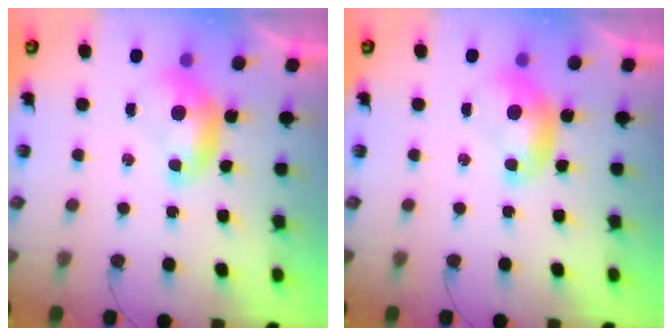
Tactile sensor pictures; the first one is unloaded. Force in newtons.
{"total": 0.0}